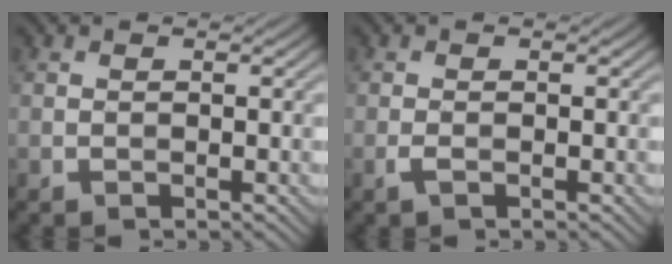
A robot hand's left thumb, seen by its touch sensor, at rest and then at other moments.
{"total": 1.0, "force": [-0.5, 0.2, 0.8], "torque": [-0.021, 0.001, -0.011]}